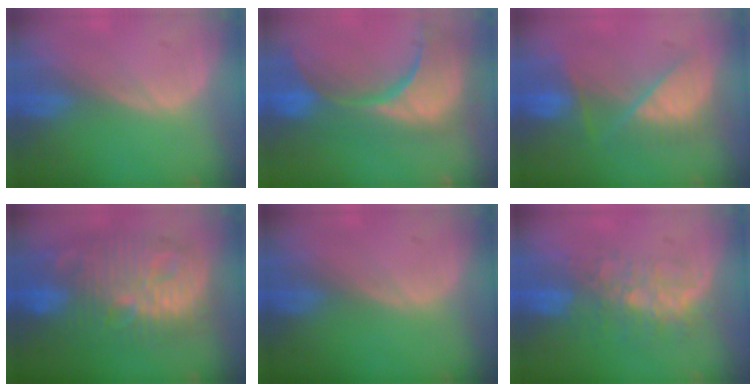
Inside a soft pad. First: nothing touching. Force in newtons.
{"total": 15.3, "press": 12.2, "slide": 9.3}
{"total": 7.2, "press": 7.2, "slide": 0.6}
{"total": 13.5, "press": 13.4, "slide": 1.4}
{"total": 0.0}
{"total": 8.2, "press": 6.7, "slide": 4.6}